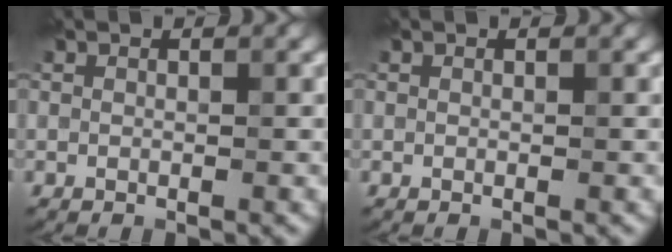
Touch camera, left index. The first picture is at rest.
{"total": 0.0}